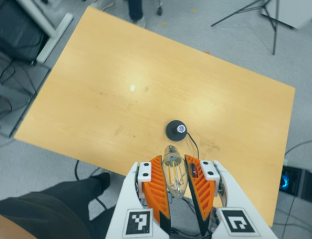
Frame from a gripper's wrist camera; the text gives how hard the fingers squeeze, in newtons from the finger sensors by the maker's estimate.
{"total": 15.5, "left": 17.2, "right": 13.8}